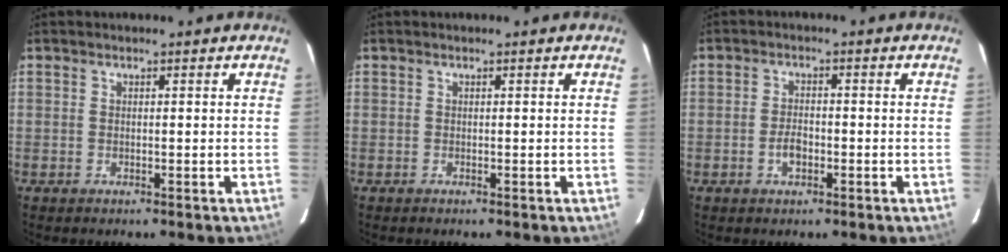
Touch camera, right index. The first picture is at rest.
{"total": 0.0}
{"total": 3.2, "force": [-1.3, 1.8, 2.3], "torque": [-0.045, 0.002, -0.021]}